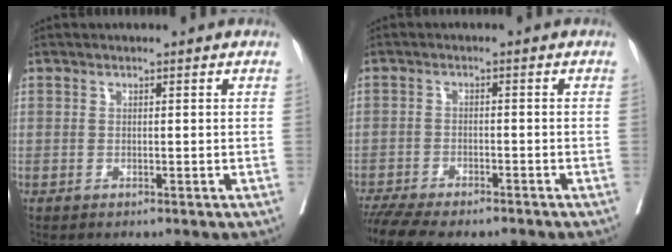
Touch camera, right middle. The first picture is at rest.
{"total": 10.9, "force": [-9.4, 2.4, 5.0], "torque": [-0.077, -0.006, -0.143]}